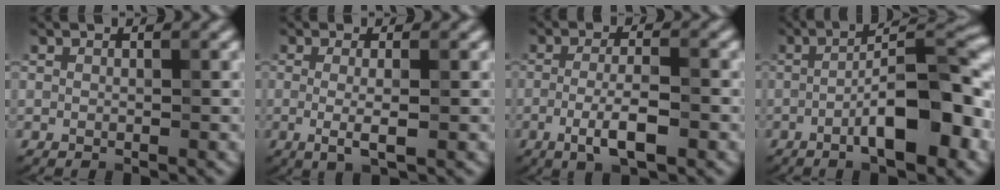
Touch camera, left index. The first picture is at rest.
{"total": 3.1, "force": [-0.3, 0.8, 3.0], "torque": [-0.051, -0.008, -0.006]}
{"total": 4.4, "force": [-1.7, 1.0, 3.9], "torque": [-0.072, 0.003, -0.035]}
{"total": 9.4, "force": [-3.2, 2.2, 8.5], "torque": [-0.121, 0.020, -0.057]}